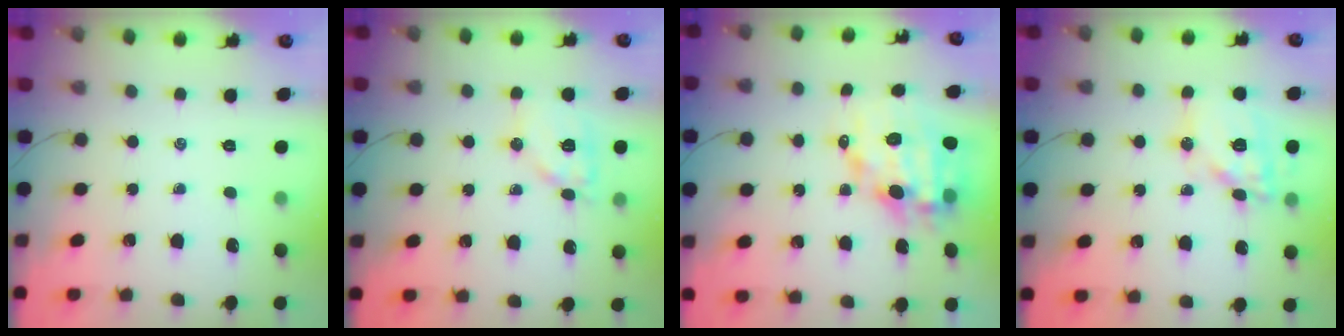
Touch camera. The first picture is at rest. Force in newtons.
{"total": 10.9, "press": 10.9, "slide": 0.6}
{"total": 12.0, "press": 11.6, "slide": 3.2}
{"total": 15.7, "press": 15.5, "slide": 2.1}